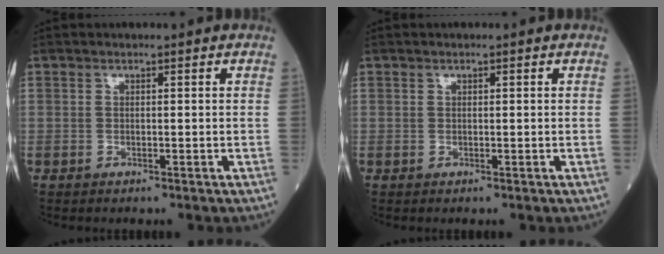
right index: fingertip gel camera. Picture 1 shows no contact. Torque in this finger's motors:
{"motor_torque": [-0.14, -0.02, -0.04, -0.01]}